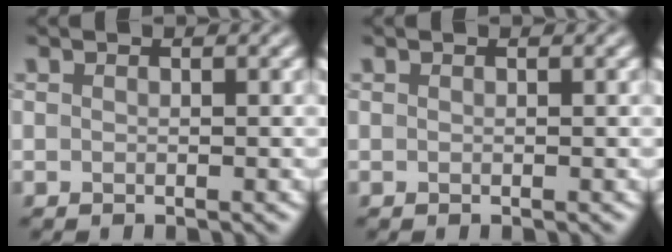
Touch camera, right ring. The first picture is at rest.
{"total": 0.0}